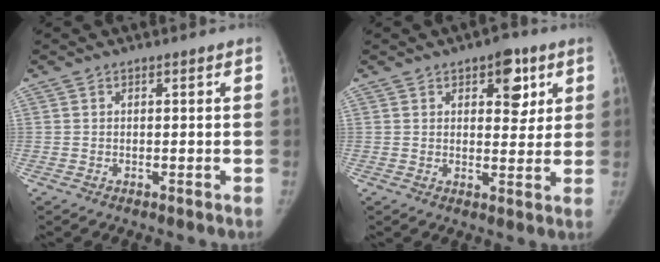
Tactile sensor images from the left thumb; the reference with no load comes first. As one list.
[{"total": 7.3, "force": [3.5, 4.1, 5.0], "torque": [-0.031, -0.013, 0.043]}]